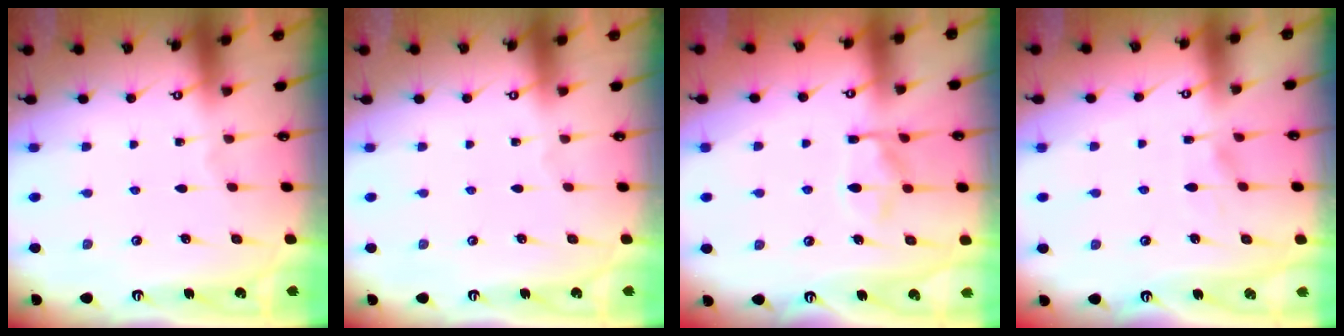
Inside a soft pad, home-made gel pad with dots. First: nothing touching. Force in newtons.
{"total": 0.0}
{"total": 10.9, "press": 10.8, "slide": 1.4}
{"total": 5.2, "press": 5.2, "slide": 0.5}